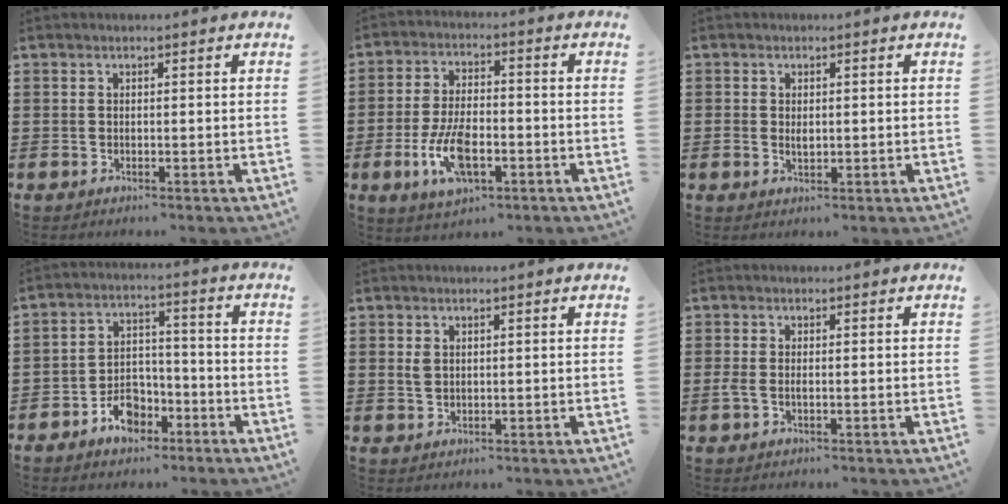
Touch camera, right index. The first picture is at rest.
{"total": 8.6, "force": [-3.1, 3.9, 7.0], "torque": [-0.152, -0.003, -0.057]}
{"total": 1.4, "force": [0.0, 0.9, 1.1], "torque": [-0.021, 0.005, -0.001]}
{"total": 5.9, "force": [-3.8, 3.9, 2.4], "torque": [-0.038, 0.024, -0.068]}
{"total": 1.5, "force": [0.6, 1.0, 0.9], "torque": [-0.021, 0.004, 0.012]}
{"total": 1.3, "force": [-0.4, 0.5, 1.2], "torque": [-0.029, -0.004, -0.009]}